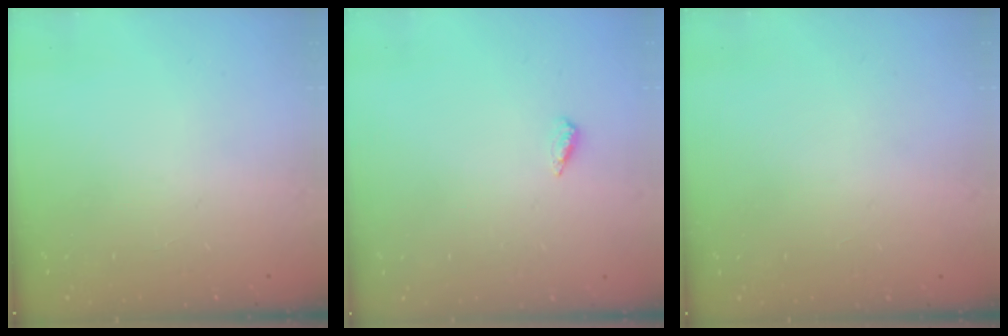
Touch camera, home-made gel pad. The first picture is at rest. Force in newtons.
{"total": 2.6, "press": 2.2, "slide": 1.3}
{"total": 1.1, "press": 0.8, "slide": 0.7}